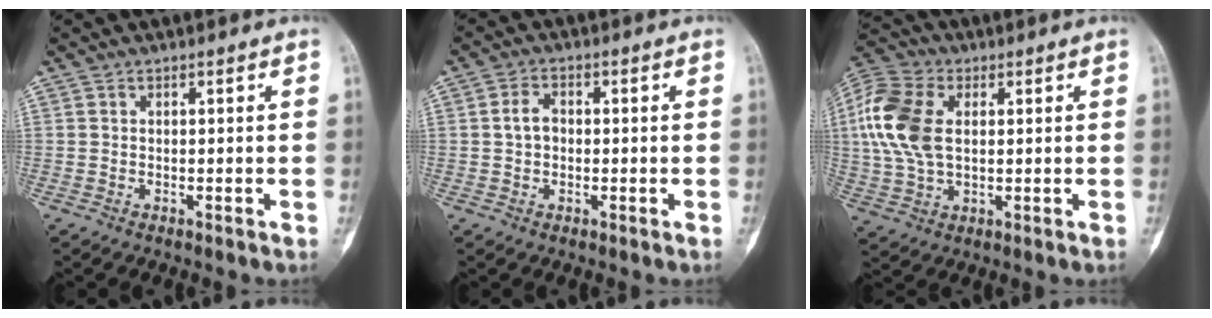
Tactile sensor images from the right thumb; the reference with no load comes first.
{"total": 3.0, "force": [0.1, 2.1, 2.0], "torque": [-0.037, 0.011, -0.006]}
{"total": 14.0, "force": [2.6, 8.6, 10.7], "torque": [-0.238, 0.012, 0.043]}